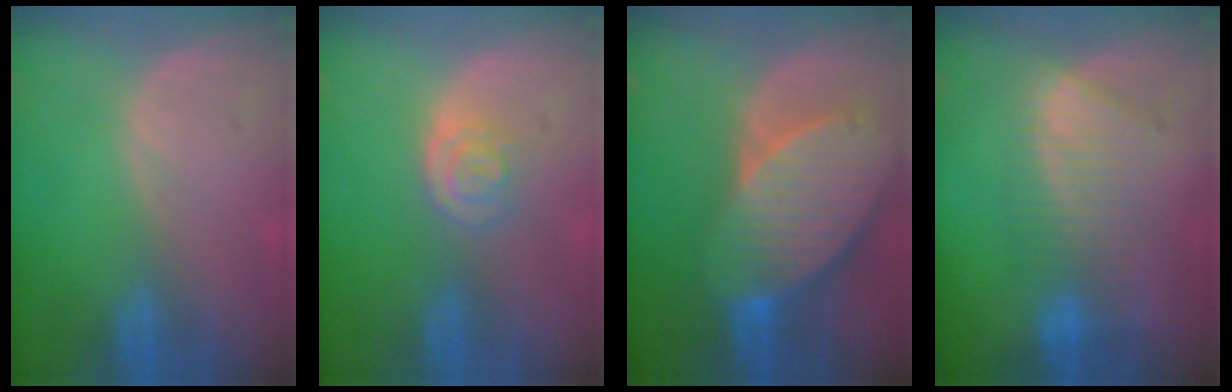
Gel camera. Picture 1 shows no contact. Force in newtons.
{"total": 3.3, "press": 3.2, "slide": 0.6}
{"total": 10.7, "press": 9.4, "slide": 5.1}
{"total": 7.4, "press": 7.3, "slide": 1.3}